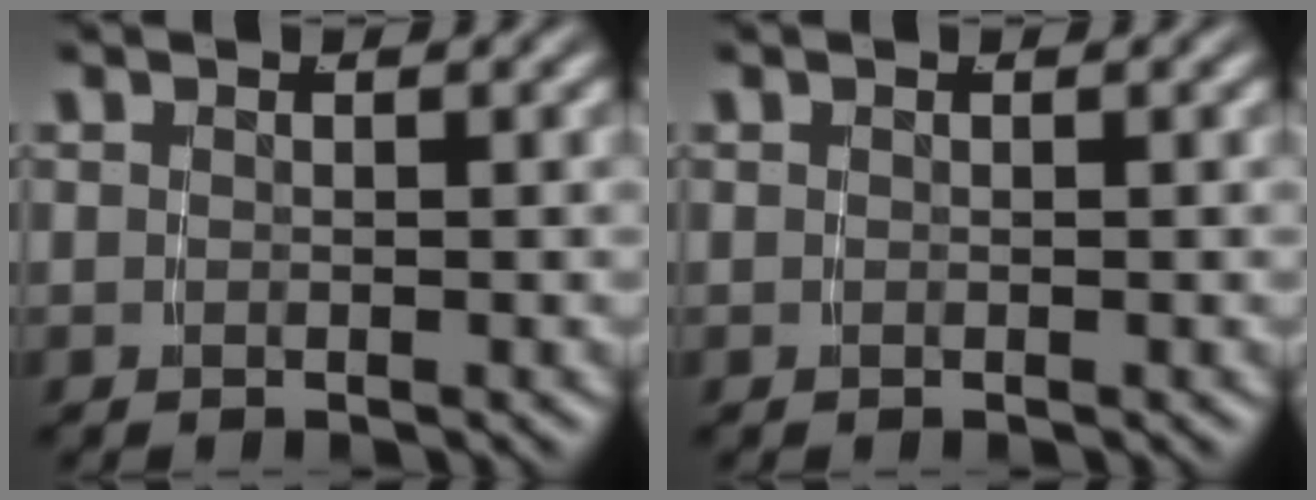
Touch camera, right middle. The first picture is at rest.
{"total": 0.0}